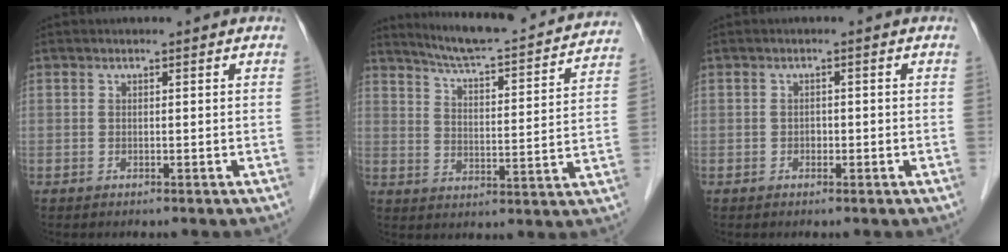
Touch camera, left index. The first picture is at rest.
{"total": 20.1, "force": [18.7, 1.5, 7.2], "torque": [-0.108, -0.023, 0.246]}
{"total": 0.9, "force": [-0.3, 0.6, 0.5], "torque": [-0.007, 0.003, -0.006]}